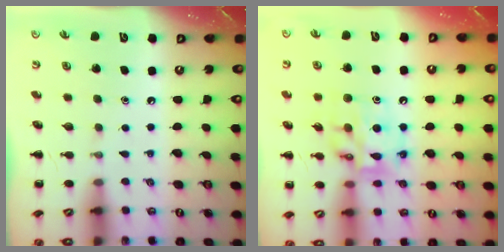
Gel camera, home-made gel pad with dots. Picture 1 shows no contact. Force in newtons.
{"total": 13.2, "press": 12.9, "slide": 2.7}